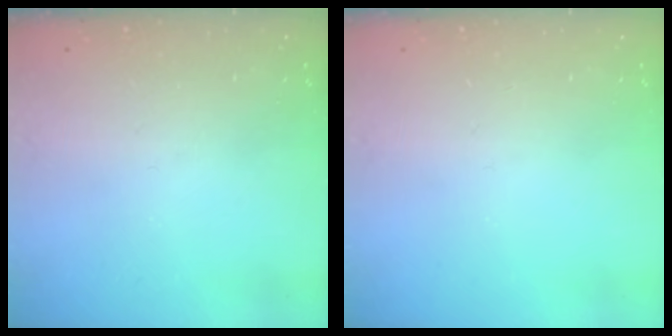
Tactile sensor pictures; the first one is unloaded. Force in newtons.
{"total": 0.0}